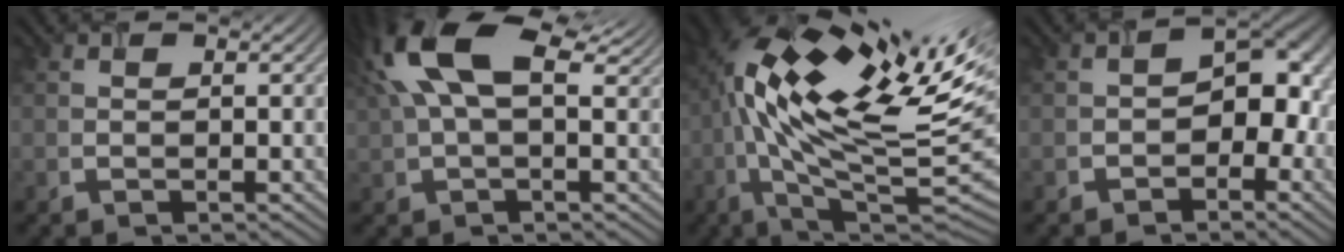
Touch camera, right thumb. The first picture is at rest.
{"total": 13.4, "force": [5.1, 6.3, 10.7], "torque": [-0.242, 0.021, 0.092]}
{"total": 18.9, "force": [2.8, 6.5, 17.5], "torque": [-0.302, 0.008, 0.057]}
{"total": 6.0, "force": [-2.0, 4.1, 3.9], "torque": [-0.028, 0.008, -0.037]}